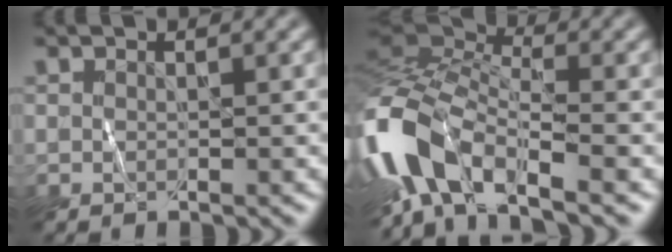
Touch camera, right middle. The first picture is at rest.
{"total": 10.7, "force": [-5.3, 4.4, 8.1], "torque": [-0.156, 0.006, -0.117]}